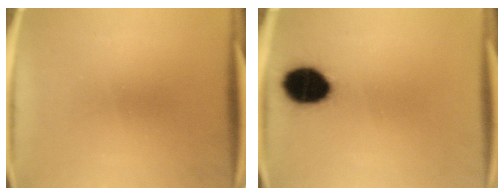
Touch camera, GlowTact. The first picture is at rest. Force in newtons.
{"total": 12.9}